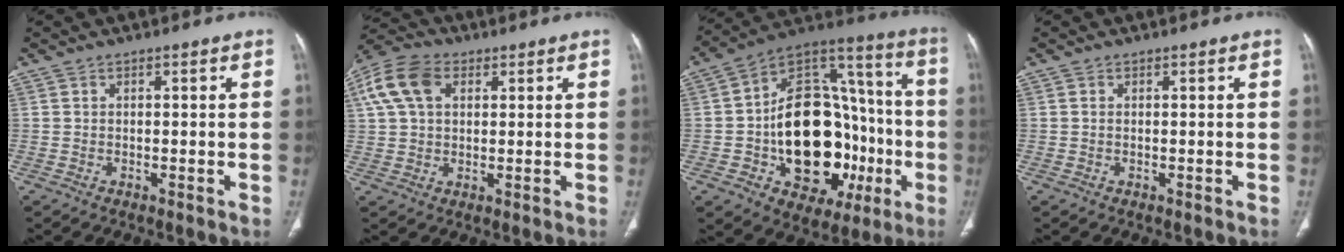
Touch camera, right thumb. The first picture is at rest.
{"total": 10.6, "force": [3.6, 7.0, 7.1], "torque": [-0.143, 0.019, 0.063]}
{"total": 31.1, "force": [-6.2, 19.5, 23.4], "torque": [-0.331, 0.044, -0.075]}
{"total": 0.0}